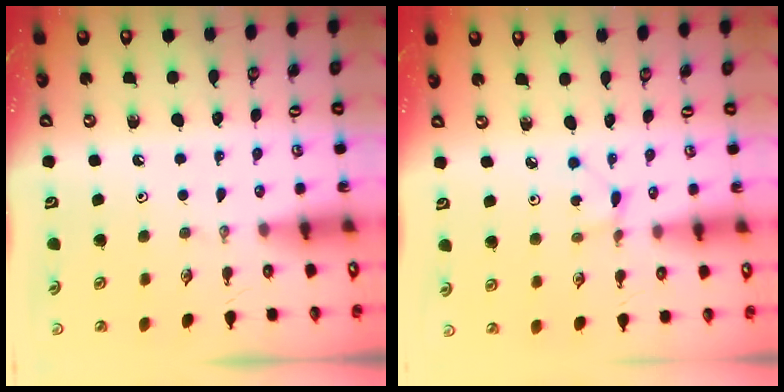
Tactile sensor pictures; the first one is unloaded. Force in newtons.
{"total": 0.9, "press": 0.9, "slide": 0.1}